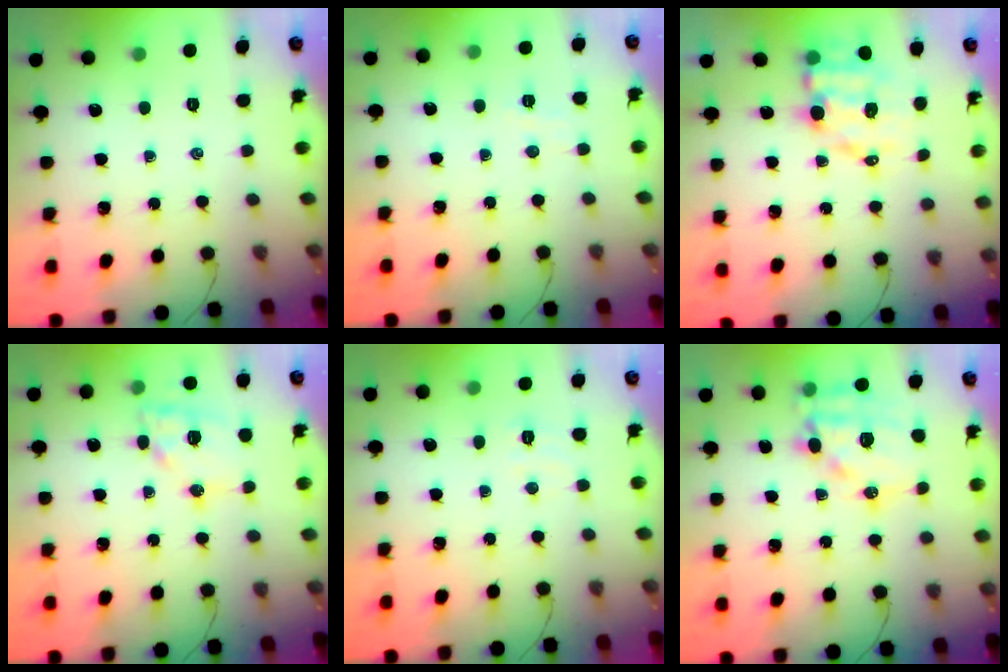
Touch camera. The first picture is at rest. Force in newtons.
{"total": 2.9, "press": 2.7, "slide": 1.0}
{"total": 9.5, "press": 9.4, "slide": 1.7}
{"total": 14.6, "press": 14.4, "slide": 2.3}
{"total": 4.5, "press": 4.3, "slide": 1.2}
{"total": 14.9, "press": 14.5, "slide": 3.4}